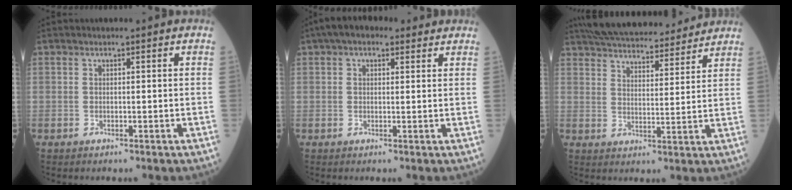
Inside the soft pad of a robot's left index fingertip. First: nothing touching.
{"total": 5.3, "force": [3.4, 2.7, 3.0], "torque": [-0.049, 0.038, 0.051]}
{"total": 18.9, "force": [17.2, 3.9, 6.9], "torque": [-0.119, 0.032, 0.253]}